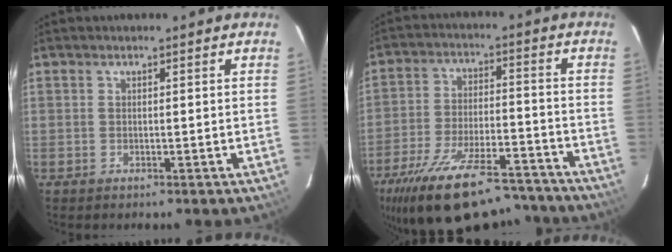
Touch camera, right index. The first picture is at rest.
{"total": 24.4, "force": [-19.9, 7.9, 11.8], "torque": [-0.231, -0.021, -0.292]}